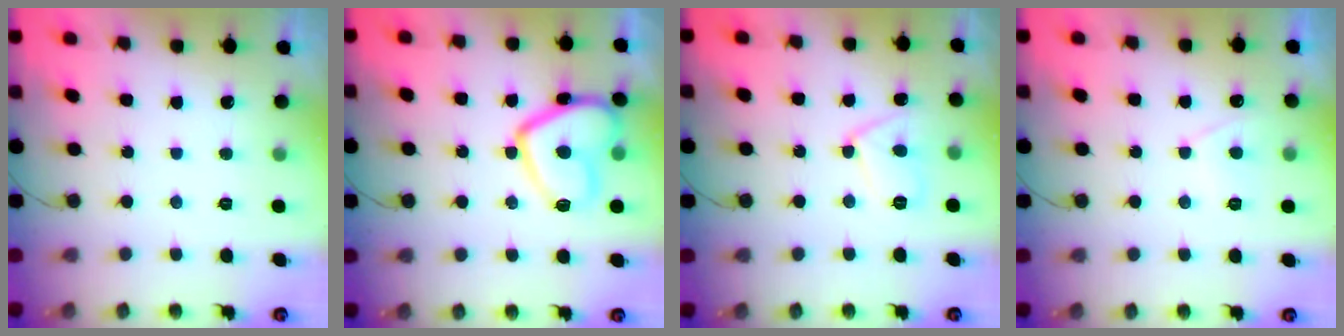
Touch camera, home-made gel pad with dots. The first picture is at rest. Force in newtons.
{"total": 12.5, "press": 12.5, "slide": 1.0}
{"total": 7.2, "press": 7.1, "slide": 0.7}
{"total": 3.0, "press": 3.0, "slide": 0.4}